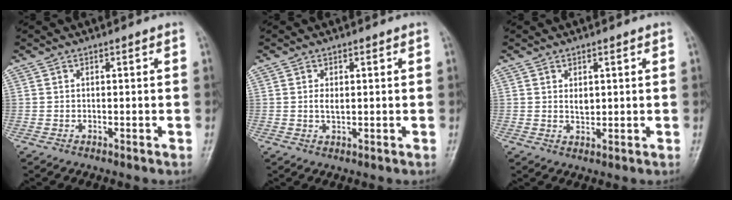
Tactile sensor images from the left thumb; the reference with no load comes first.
{"total": 2.0, "force": [0.3, 1.0, 1.6], "torque": [-0.029, -0.003, 0.006]}
{"total": 2.5, "force": [0.8, 1.4, 1.9], "torque": [-0.023, -0.008, 0.015]}